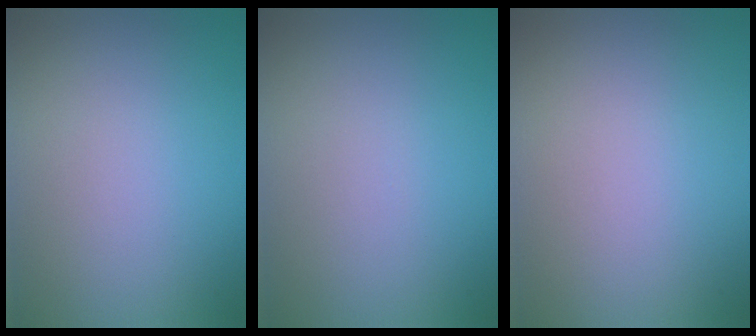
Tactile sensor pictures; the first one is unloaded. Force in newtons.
{"total": 0.0}
{"total": 0.0}